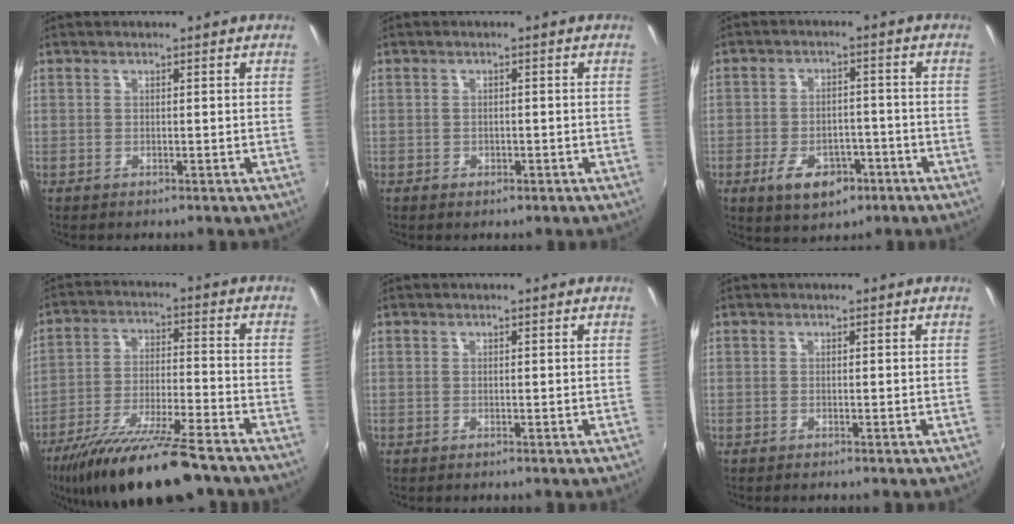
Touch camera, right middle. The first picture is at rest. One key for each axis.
{"total": 1.8, "fx": -0.8, "fy": 1.4, "fz": 0.7, "tx": -0.013, "ty": -0.003, "tz": -0.012}
{"total": 9.1, "fx": -4.8, "fy": 5.5, "fz": 5.5, "tx": -0.120, "ty": 0.000, "tz": -0.068}
{"total": 19.6, "fx": -15.4, "fy": 3.5, "fz": 11.6, "tx": -0.222, "ty": -0.041, "tz": -0.251}
{"total": 0.0}
{"total": 0.0}